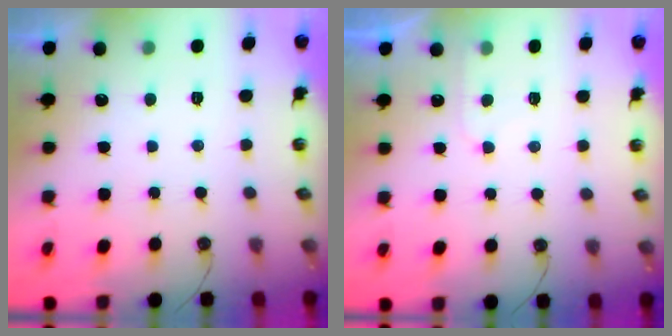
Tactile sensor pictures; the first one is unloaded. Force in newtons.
{"total": 5.0, "press": 4.9, "slide": 0.5}